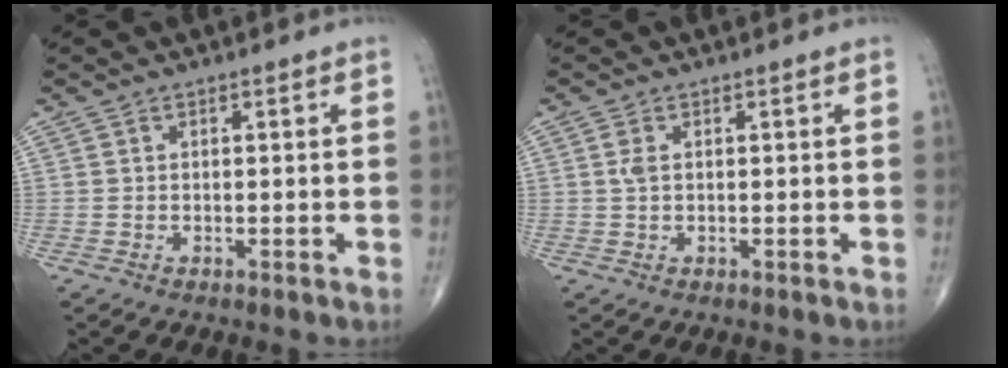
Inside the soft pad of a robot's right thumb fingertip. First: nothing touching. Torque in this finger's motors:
{"motor_torque": [0.23, 0.53, 0.69, 0.18, -0.04]}